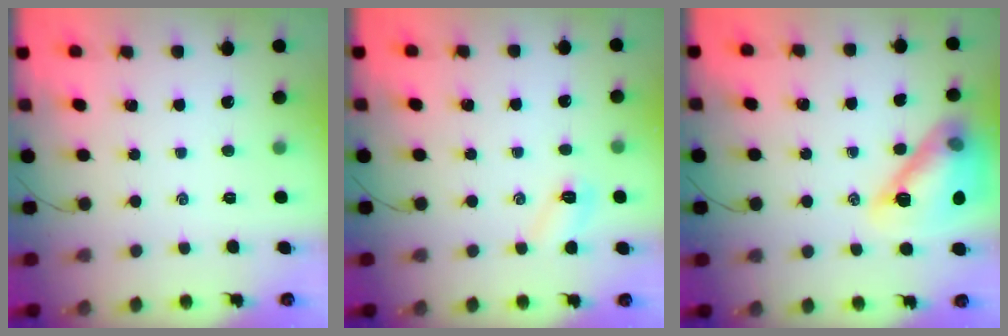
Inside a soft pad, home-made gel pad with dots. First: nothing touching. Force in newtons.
{"total": 4.0, "press": 3.9, "slide": 1.0}
{"total": 16.4, "press": 16.4, "slide": 1.2}